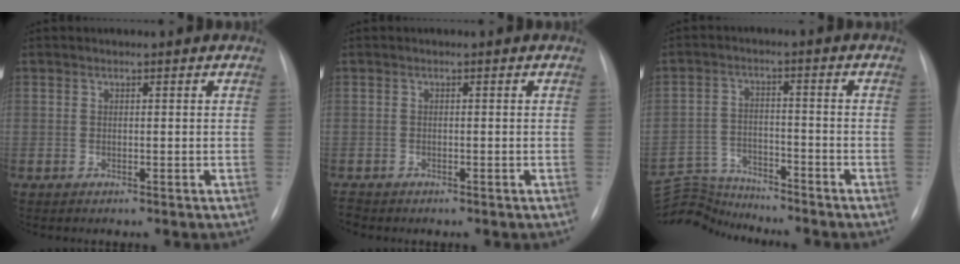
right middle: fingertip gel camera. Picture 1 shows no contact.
{"total": 1.6, "force": [-1.4, 0.8, 0.4], "torque": [-0.011, -0.002, -0.021]}
{"total": 8.2, "force": [-8.2, 0.3, -0.5], "torque": [-0.002, 0.007, -0.151]}